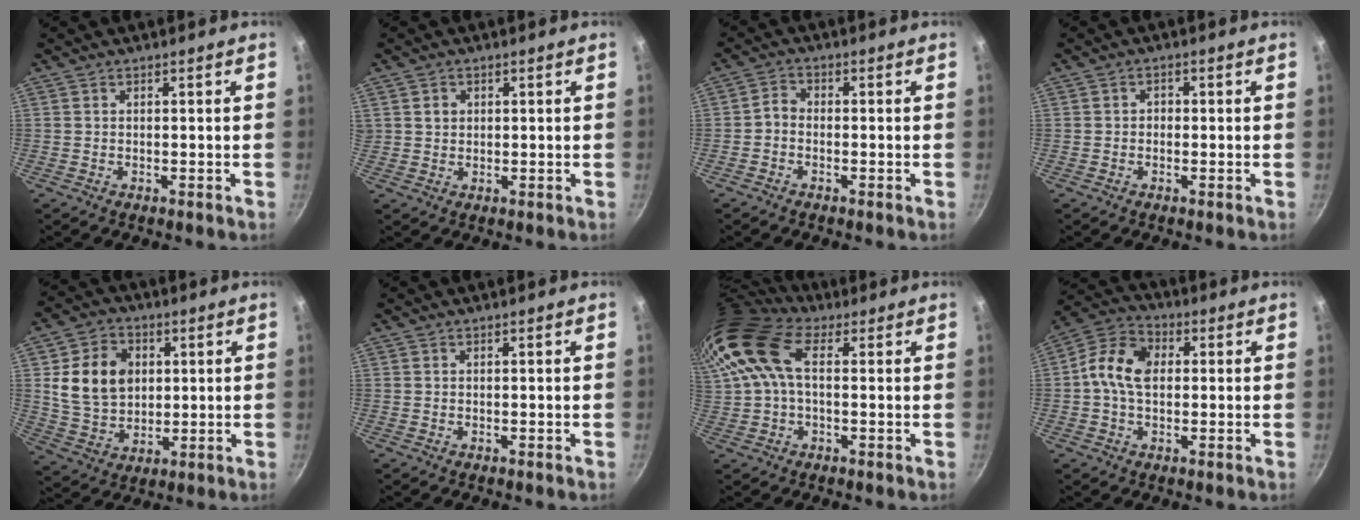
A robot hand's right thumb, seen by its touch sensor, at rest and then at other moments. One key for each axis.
{"total": 2.2, "fx": 0.7, "fy": 2.0, "fz": 0.8, "tx": -0.004, "ty": 0.006, "tz": 0.013}
{"total": 2.3, "fx": -1.1, "fy": 1.6, "fz": 1.1, "tx": -0.024, "ty": 0.018, "tz": -0.031}
{"total": 1.5, "fx": -0.3, "fy": 1.2, "fz": 0.7, "tx": -0.008, "ty": 0.004, "tz": -0.008}
{"total": 13.2, "fx": 2.6, "fy": 10.3, "fz": 7.8, "tx": -0.121, "ty": -0.004, "tz": 0.050}
{"total": 0.0}
{"total": 17.1, "fx": 5.5, "fy": 10.2, "fz": 12.6, "tx": -0.269, "ty": 0.026, "tz": 0.098}
{"total": 10.4, "fx": 0.7, "fy": 7.1, "fz": 7.6, "tx": -0.125, "ty": 0.023, "tz": -0.007}